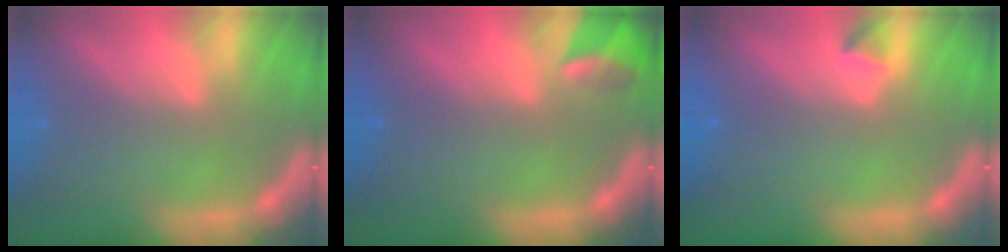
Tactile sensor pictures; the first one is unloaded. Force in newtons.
{"total": 2.9}
{"total": 0.9}